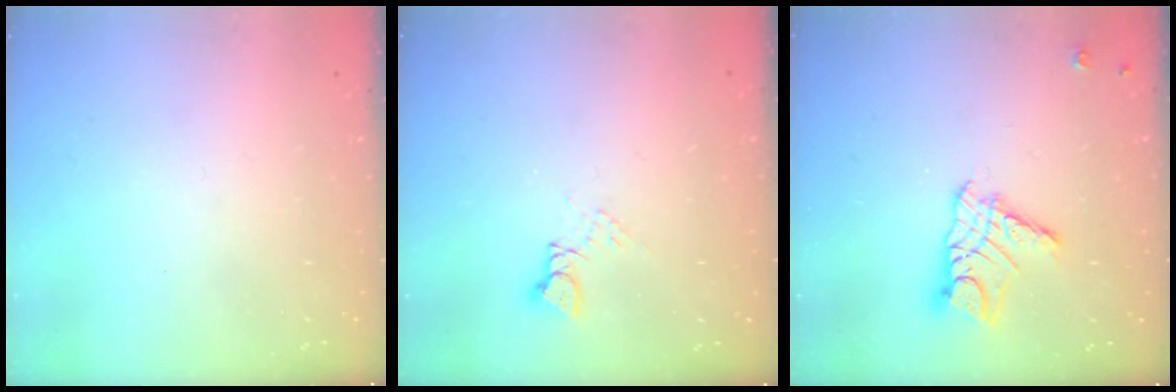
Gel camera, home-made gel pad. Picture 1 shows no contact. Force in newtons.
{"total": 4.0, "press": 3.9, "slide": 0.5}
{"total": 10.3, "press": 10.3, "slide": 0.6}